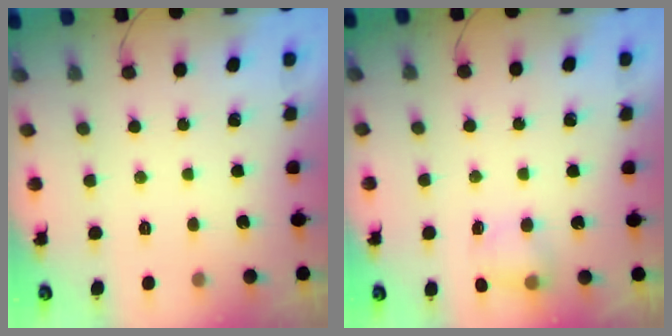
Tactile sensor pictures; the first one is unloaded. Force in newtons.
{"total": 5.7, "press": 5.6, "slide": 1.1}